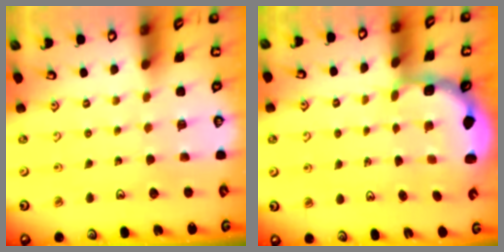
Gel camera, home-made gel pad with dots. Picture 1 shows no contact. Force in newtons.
{"total": 2.7, "press": 2.1, "slide": 1.7}